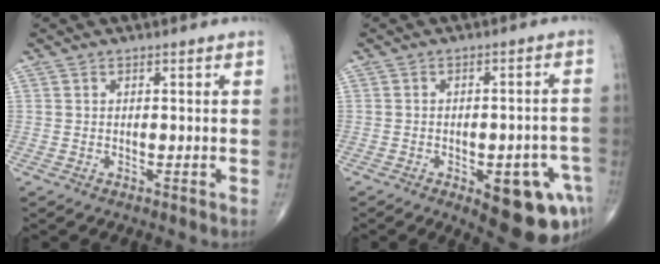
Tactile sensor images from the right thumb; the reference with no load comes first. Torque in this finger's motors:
{"motor_torque": [1.53, 1.67, 0.85, -1.00, 0.26]}